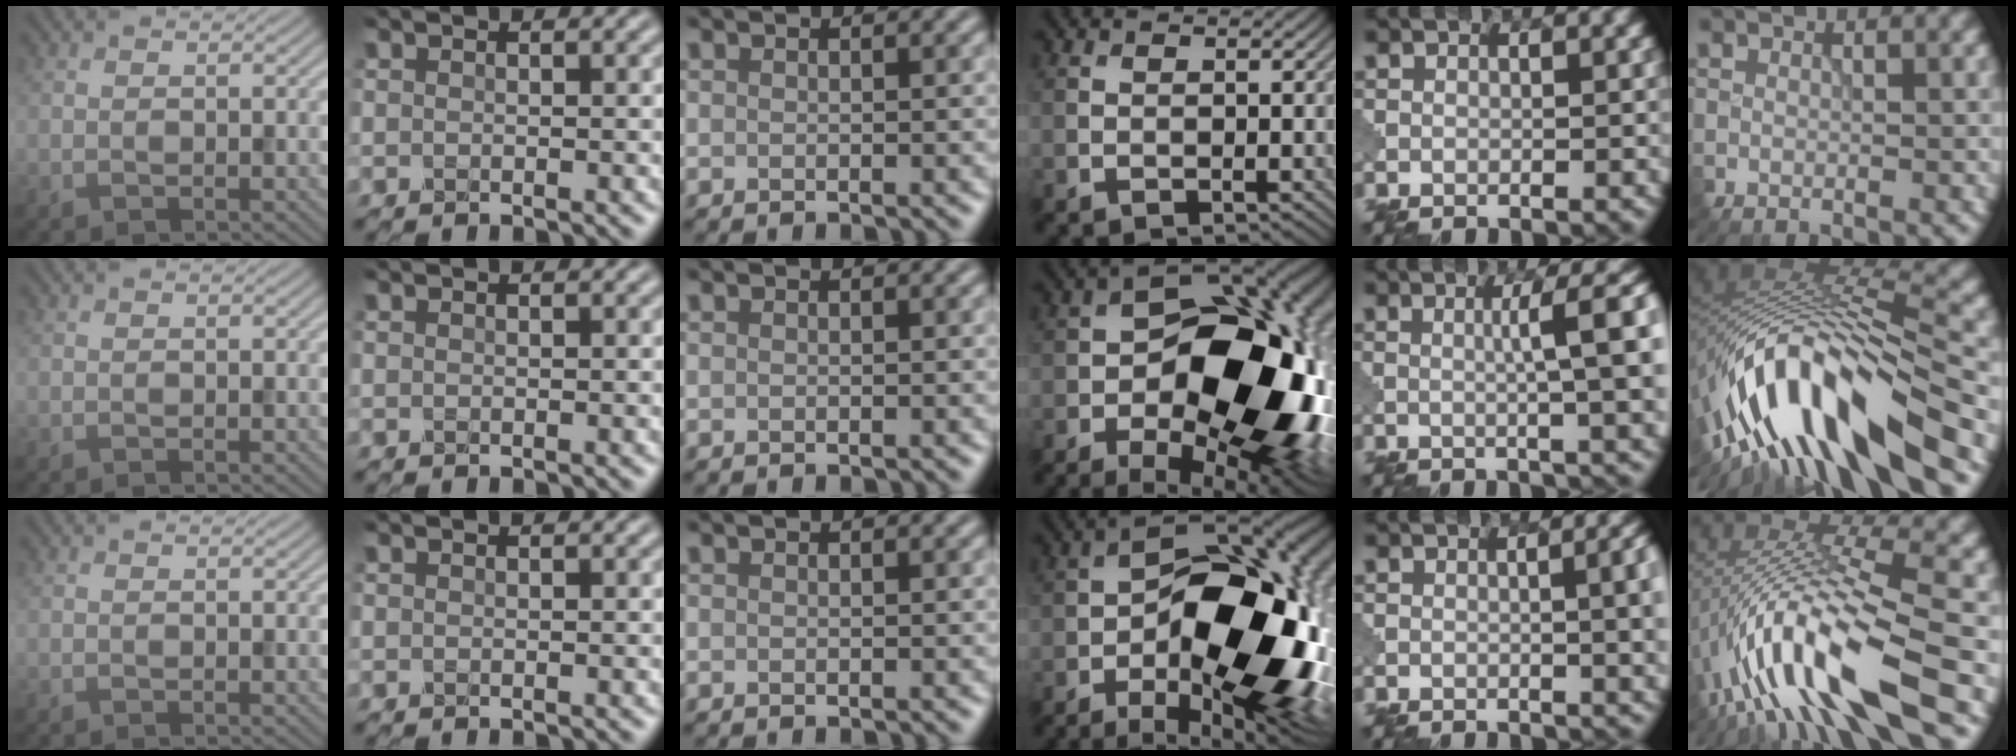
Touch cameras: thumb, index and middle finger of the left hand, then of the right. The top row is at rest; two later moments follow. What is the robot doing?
{"motion": "shake", "object": "medicine bottle"}